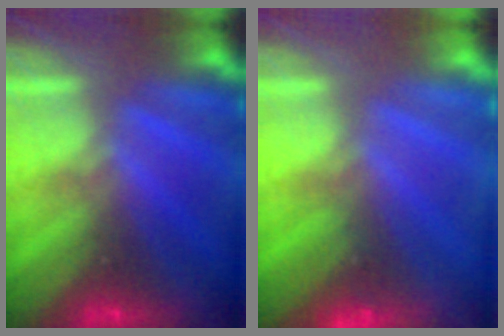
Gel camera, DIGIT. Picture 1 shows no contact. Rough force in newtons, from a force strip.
{"total": 2.4}